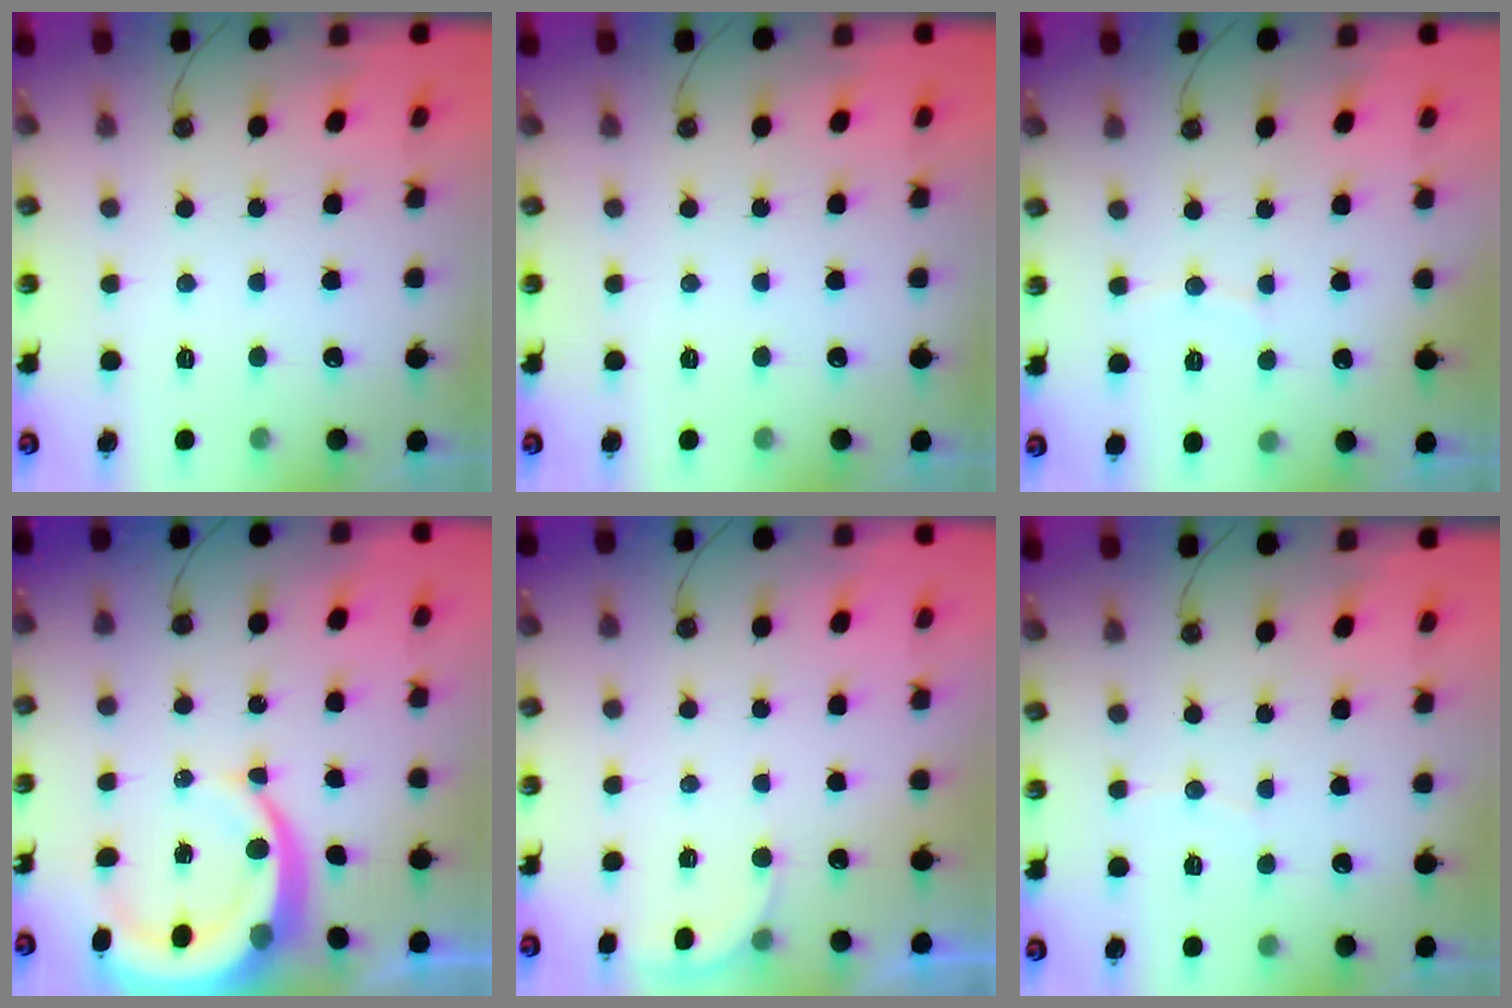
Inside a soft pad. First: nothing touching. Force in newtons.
{"total": 0.0}
{"total": 3.1, "press": 3.1, "slide": 0.4}
{"total": 11.1, "press": 11.1, "slide": 1.3}
{"total": 3.0, "press": 3.0, "slide": 0.7}
{"total": 3.3, "press": 3.2, "slide": 0.4}